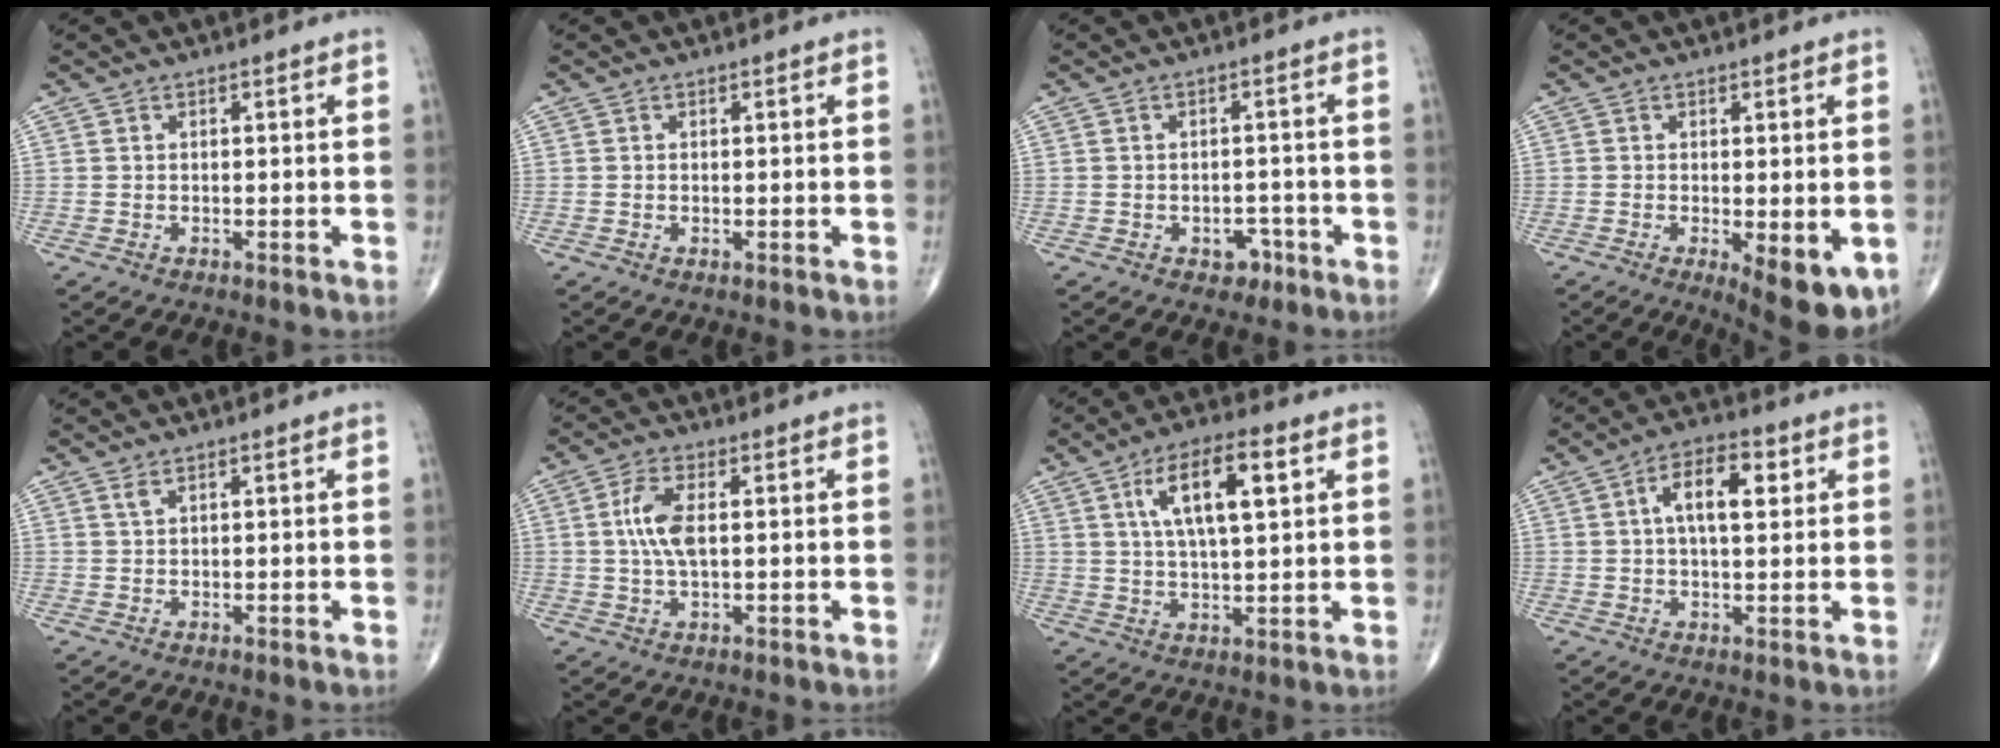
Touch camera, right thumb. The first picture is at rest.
{"total": 0.0}
{"total": 3.3, "force": [-1.7, 2.4, 1.5], "torque": [-0.001, 0.013, -0.020]}
{"total": 9.1, "force": [-2.9, 3.2, 8.0], "torque": [-0.100, -0.019, -0.035]}
{"total": 0.9, "force": [0.6, 0.2, 0.7], "torque": [-0.017, 0.002, 0.015]}
{"total": 6.4, "force": [0.7, 2.6, 5.8], "torque": [-0.131, 0.005, 0.013]}
{"total": 11.7, "force": [4.0, 4.1, 10.2], "torque": [-0.171, -0.001, 0.070]}
{"total": 8.7, "force": [2.3, 4.1, 7.3], "torque": [-0.109, 0.010, 0.031]}